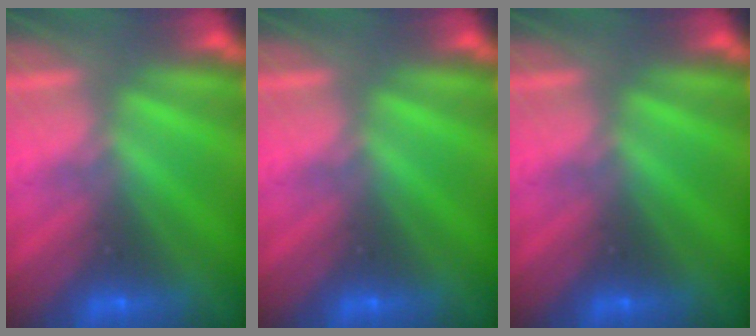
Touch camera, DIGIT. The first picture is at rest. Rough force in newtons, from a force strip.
{"total": 0.0}
{"total": 0.0}